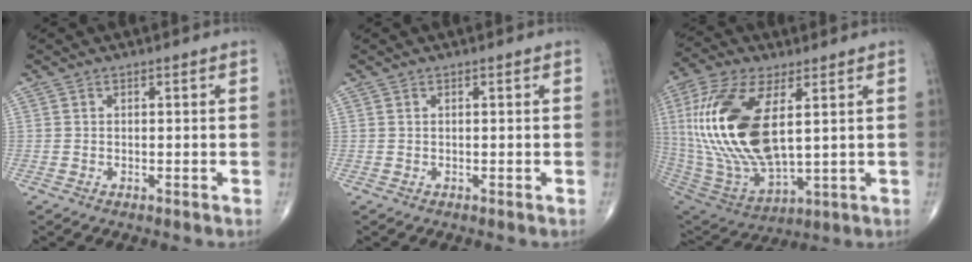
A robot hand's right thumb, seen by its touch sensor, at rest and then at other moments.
{"total": 0.0}
{"total": 24.5, "force": [4.4, 11.2, 21.3], "torque": [-0.458, -0.026, 0.091]}